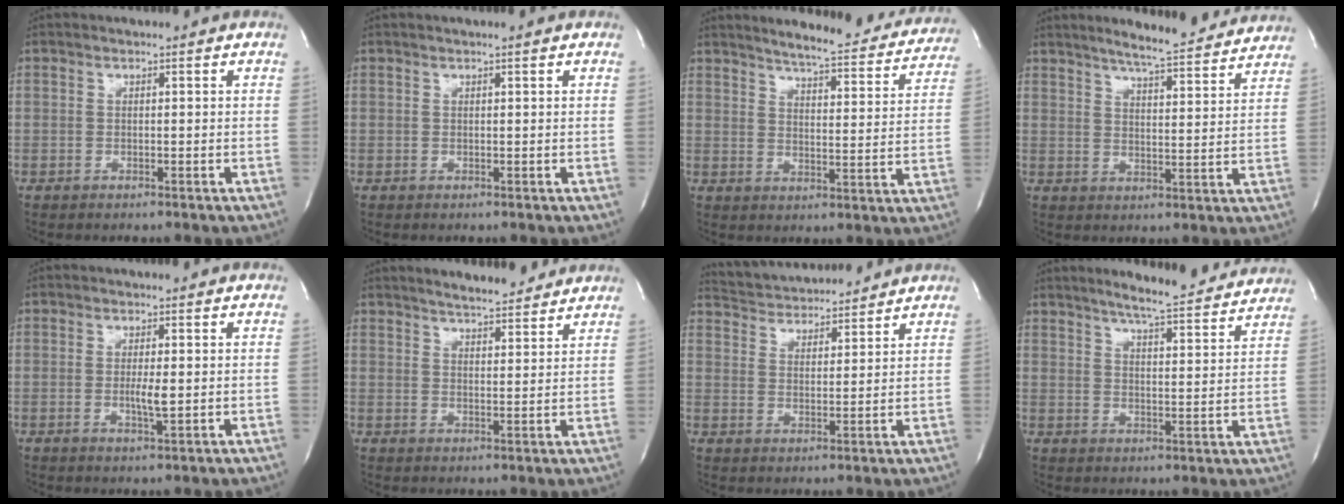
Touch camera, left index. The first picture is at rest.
{"total": 0.6, "force": [0.4, -0.2, 0.4], "torque": [-0.014, -0.003, 0.012]}
{"total": 17.1, "force": [16.0, 2.6, 5.6], "torque": [-0.066, -0.043, 0.188]}
{"total": 12.7, "force": [11.6, 0.8, 4.9], "torque": [-0.073, -0.007, 0.148]}
{"total": 2.8, "force": [-0.2, 0.3, 2.7], "torque": [-0.054, -0.006, -0.004]}
{"total": 8.4, "force": [7.7, 1.3, 3.2], "torque": [-0.051, 0.004, 0.105]}
{"total": 11.1, "force": [10.7, 1.7, 2.5], "torque": [-0.049, 0.018, 0.168]}
{"total": 13.3, "force": [12.2, 0.9, 5.2], "torque": [-0.076, -0.009, 0.154]}